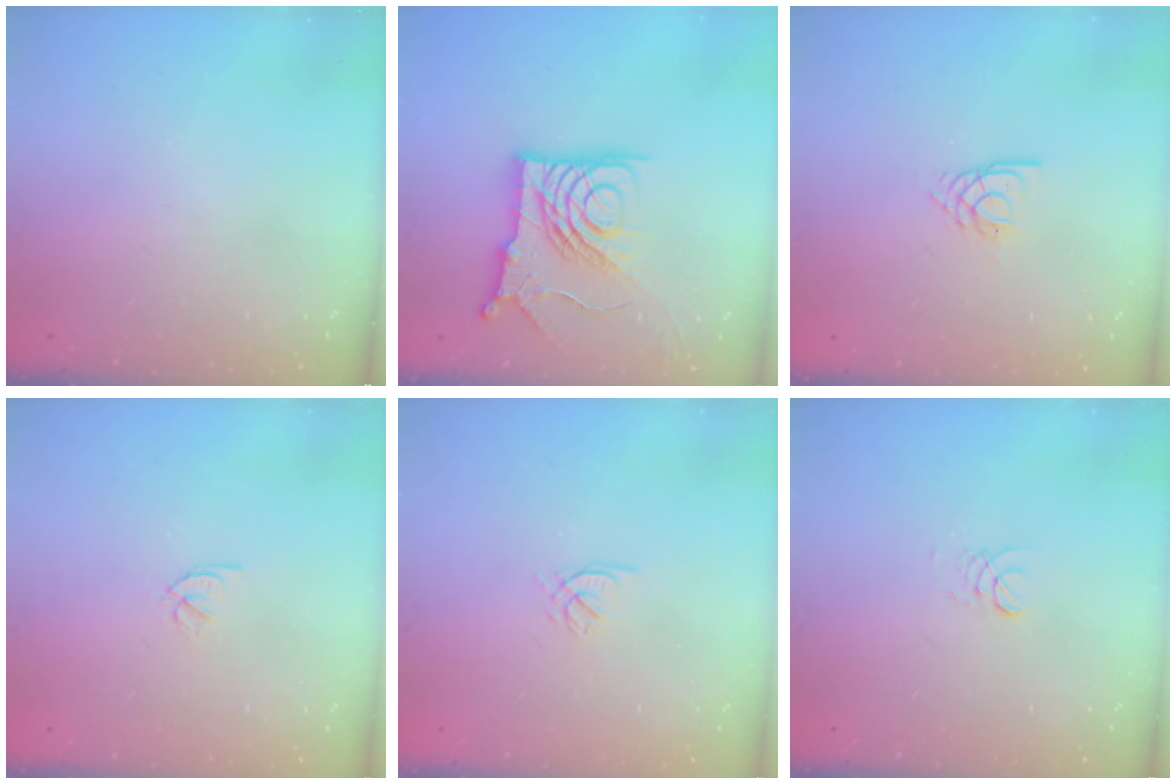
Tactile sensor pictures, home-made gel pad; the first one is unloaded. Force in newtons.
{"total": 15.4, "press": 15.3, "slide": 1.7}
{"total": 2.8, "press": 2.8, "slide": 0.3}
{"total": 2.1, "press": 2.1, "slide": 0.4}
{"total": 2.0, "press": 1.9, "slide": 0.5}
{"total": 2.0, "press": 2.0, "slide": 0.2}